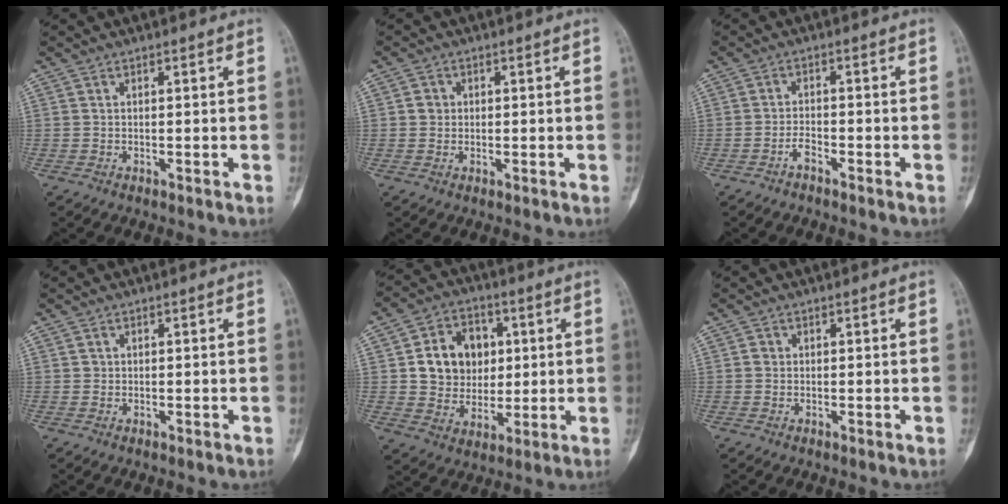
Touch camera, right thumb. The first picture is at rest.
{"total": 2.0, "force": [0.2, 1.9, 0.6], "torque": [0.000, 0.004, 0.001]}
{"total": 2.1, "force": [-1.6, 0.7, 1.2], "torque": [-0.022, 0.012, -0.032]}
{"total": 0.6, "force": [0.1, 0.6, 0.1], "torque": [0.004, 0.003, 0.002]}
{"total": 12.9, "force": [2.2, 10.9, 6.5], "torque": [-0.060, 0.001, 0.042]}
{"total": 1.0, "force": [0.1, 1.0, 0.3], "torque": [-0.002, 0.003, 0.000]}